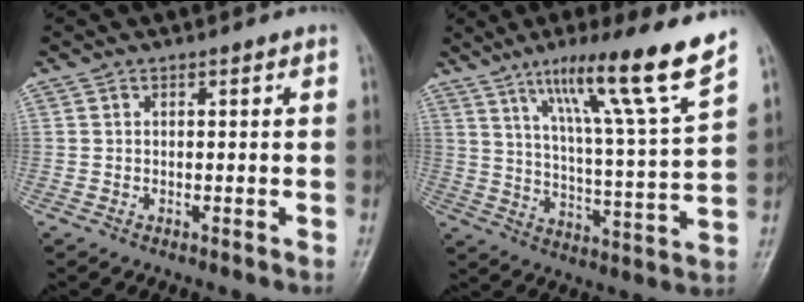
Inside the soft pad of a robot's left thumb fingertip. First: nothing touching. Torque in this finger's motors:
{"motor_torque": [0.44, 0.24, 1.54, -1.23, 0.22]}